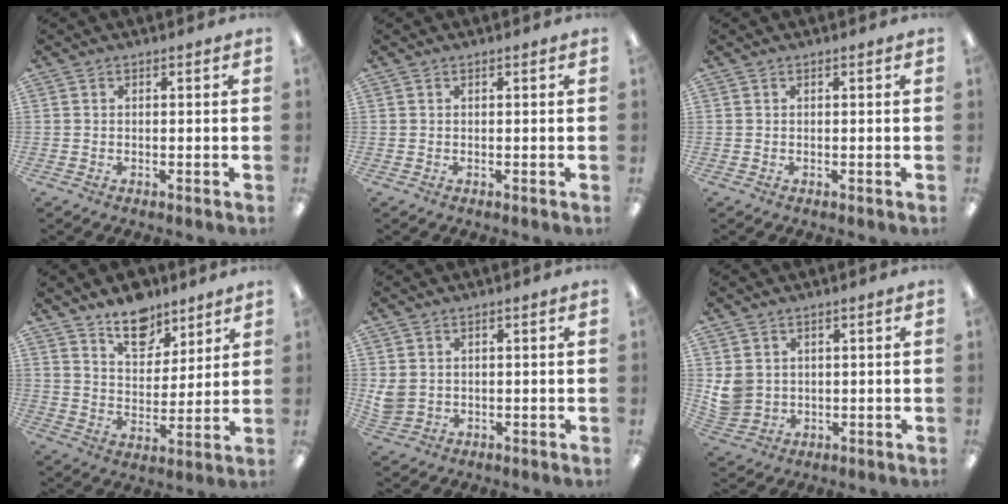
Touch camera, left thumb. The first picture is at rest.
{"total": 0.0}
{"total": 0.0}
{"total": 11.6, "force": [9.2, 5.8, 3.9], "torque": [-0.045, -0.061, 0.168]}
{"total": 3.2, "force": [1.1, 2.7, 1.4], "torque": [-0.029, 0.002, 0.025]}
{"total": 5.0, "force": [1.8, 4.4, 1.6], "torque": [-0.039, -0.004, 0.037]}